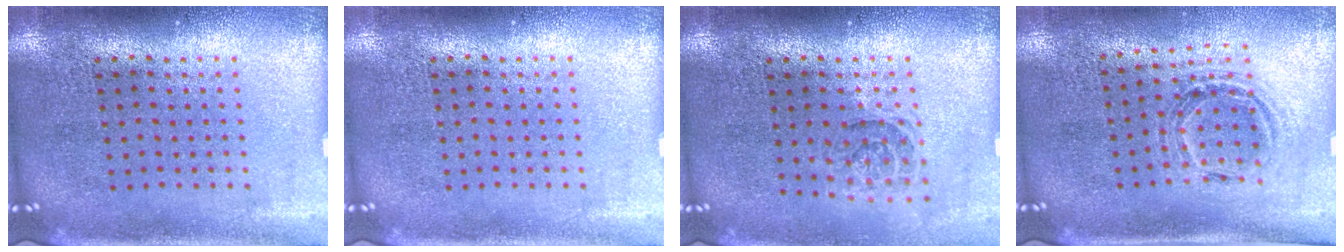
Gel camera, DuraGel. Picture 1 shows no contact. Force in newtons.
{"total": 0.0}
{"total": 1.1, "press": 1.0, "slide": 0.4}
{"total": 1.0, "press": 1.0, "slide": 0.1}